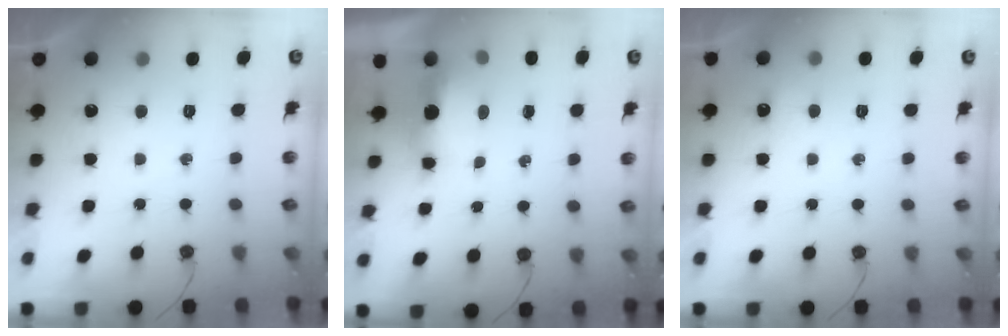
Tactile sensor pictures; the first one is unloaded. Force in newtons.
{"total": 5.7, "press": 5.6, "slide": 0.9}
{"total": 2.2, "press": 2.1, "slide": 0.4}